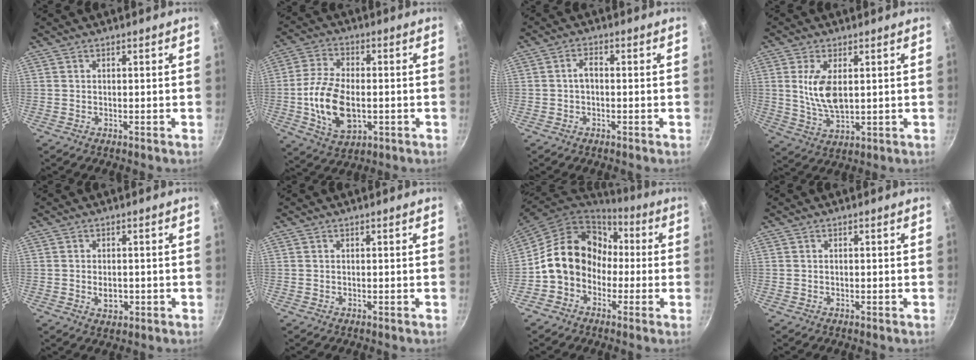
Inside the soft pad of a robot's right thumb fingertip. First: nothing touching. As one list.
[{"total": 12.9, "force": [-1.8, 7.5, 10.3], "torque": [-0.191, 0.012, -0.031]}, {"total": 2.2, "force": [-0.3, 1.2, 1.8], "torque": [-0.030, 0.015, -0.007]}, {"total": 8.3, "force": [1.5, 4.0, 7.1], "torque": [-0.134, -0.014, 0.036]}, {"total": 3.4, "force": [-0.6, 2.3, 2.4], "torque": [-0.030, 0.002, -0.007]}, {"total": 0.0}, {"total": 15.8, "force": [-0.7, 13.2, 8.7], "torque": [-0.116, 0.058, -0.024]}, {"total": 0.0}]